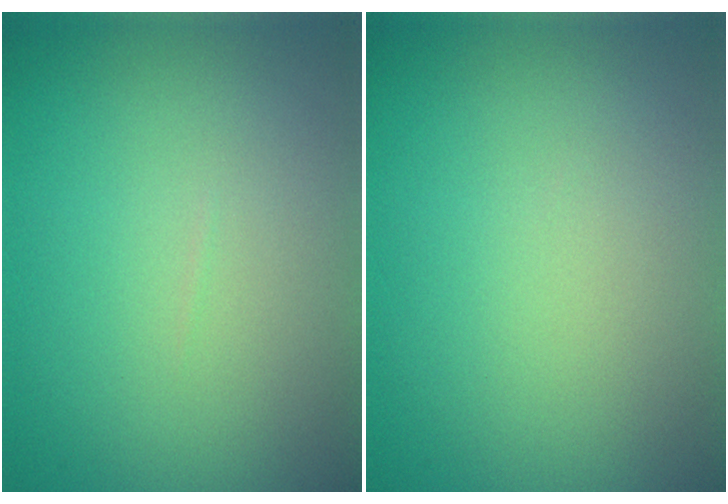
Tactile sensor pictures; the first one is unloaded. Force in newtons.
{"total": 0.0}